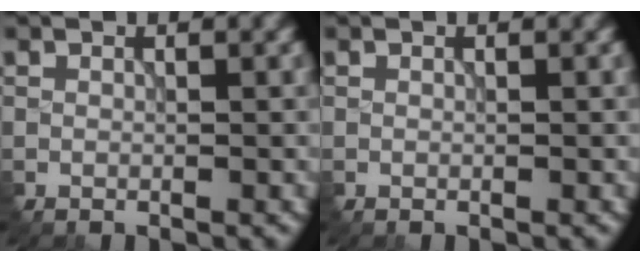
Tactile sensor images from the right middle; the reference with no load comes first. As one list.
[{"total": 0.0}]